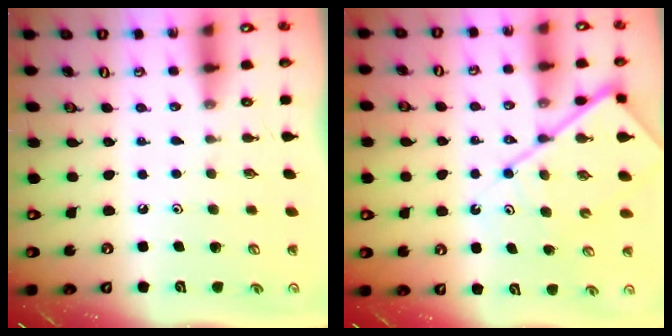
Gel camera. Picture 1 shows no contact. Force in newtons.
{"total": 11.1, "press": 11.0, "slide": 1.3}